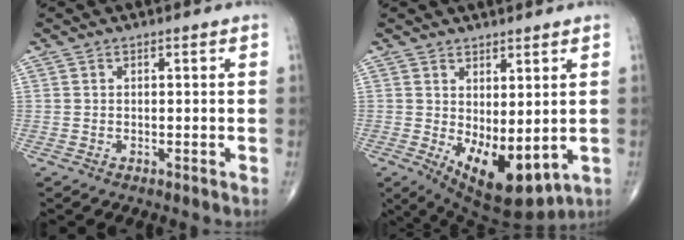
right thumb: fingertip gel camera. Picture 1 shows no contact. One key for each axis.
{"total": 11.4, "fx": -1.1, "fy": 5.3, "fz": 10.1, "tx": -0.147, "ty": -0.021, "tz": 0.007}